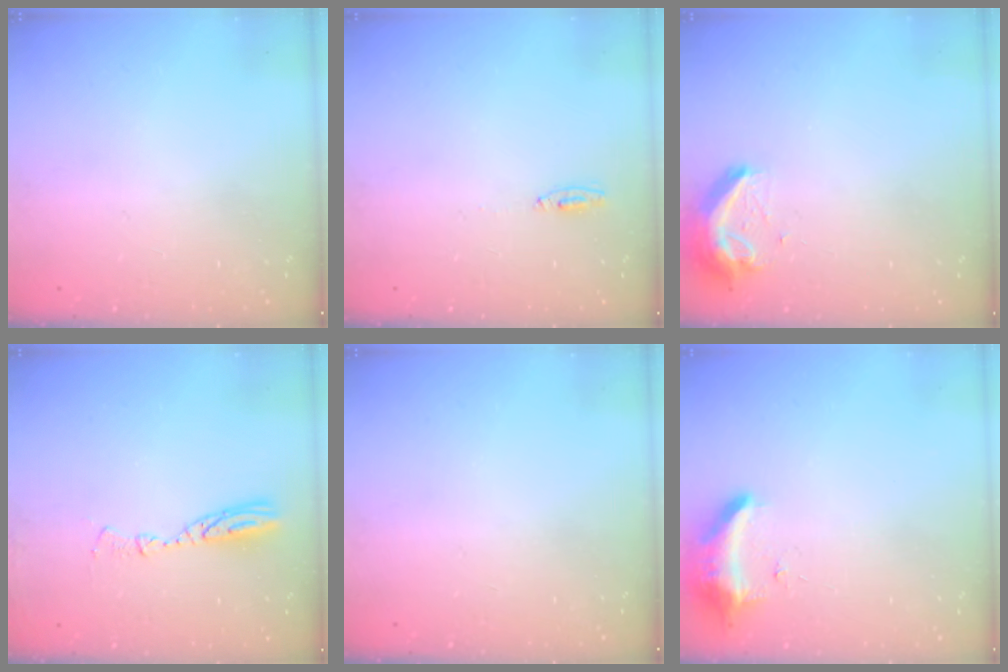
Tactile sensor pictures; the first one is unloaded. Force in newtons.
{"total": 4.2, "press": 2.6, "slide": 3.3}
{"total": 9.5, "press": 9.5, "slide": 0.6}
{"total": 8.0, "press": 8.0, "slide": 0.7}
{"total": 0.0}
{"total": 8.9, "press": 8.8, "slide": 1.6}